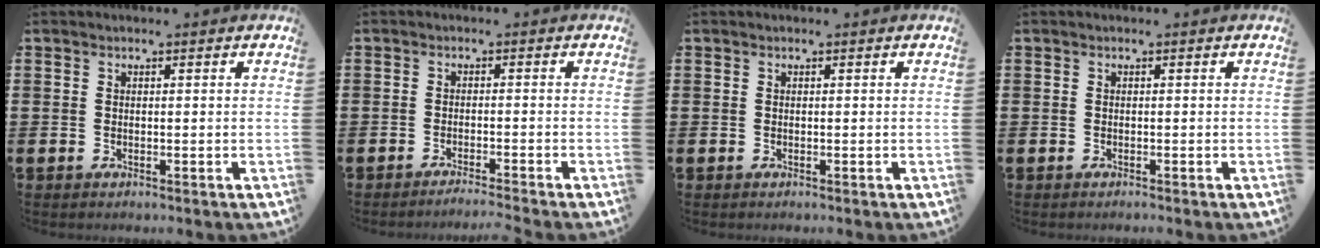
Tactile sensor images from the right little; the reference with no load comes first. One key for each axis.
{"total": 1.4, "fx": -1.3, "fy": -0.3, "fz": 0.4, "tx": -0.004, "ty": 0.000, "tz": -0.026}
{"total": 0.0}
{"total": 0.0}